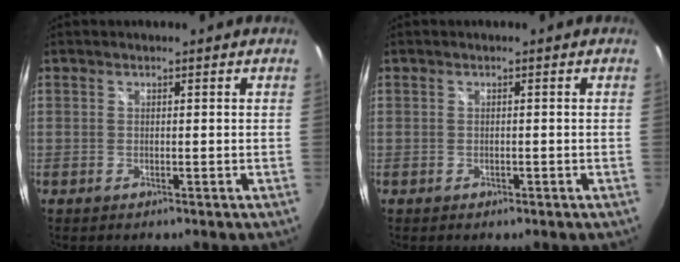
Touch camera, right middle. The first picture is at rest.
{"total": 1.0, "force": [-0.5, 0.7, 0.4], "torque": [-0.007, -0.003, -0.008]}